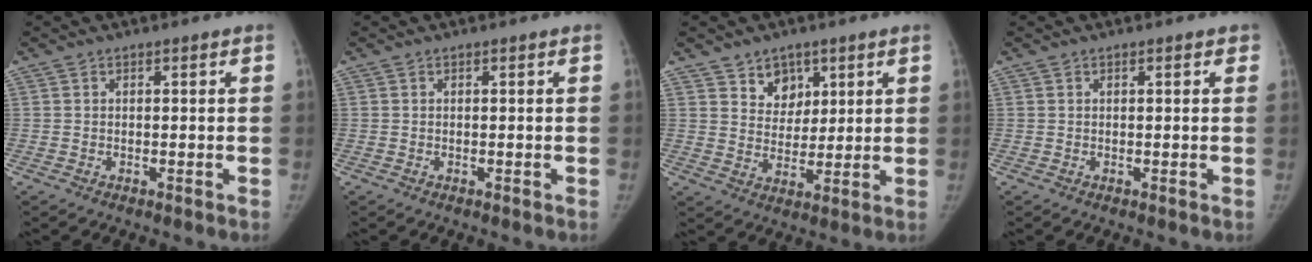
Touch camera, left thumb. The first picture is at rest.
{"total": 0.0}
{"total": 6.2, "force": [3.7, 4.7, 1.5], "torque": [0.010, -0.025, 0.068]}
{"total": 0.5, "force": [0.4, 0.3, 0.2], "torque": [0.006, 0.000, 0.000]}